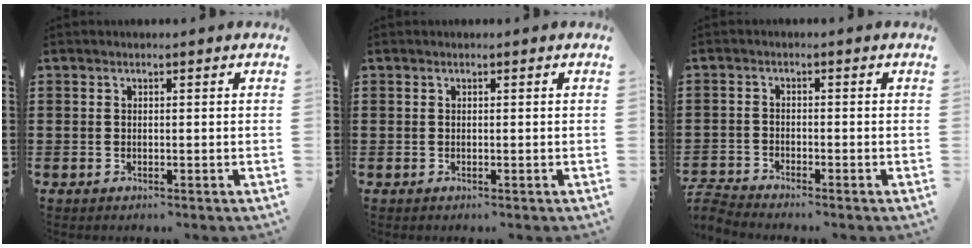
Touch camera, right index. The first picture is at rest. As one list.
[{"total": 0.0}, {"total": 2.5, "force": [-2.5, -0.1, 0.1], "torque": [-0.014, -0.006, -0.055]}]